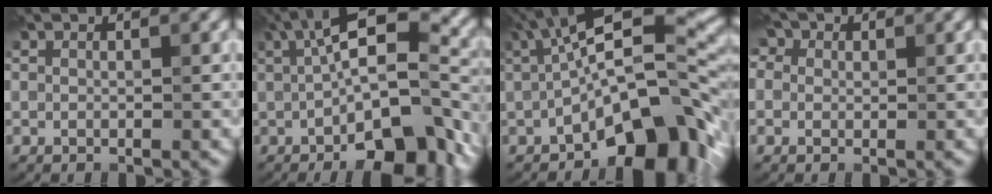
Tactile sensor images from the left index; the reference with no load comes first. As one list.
[{"total": 13.2, "force": [-3.0, 4.2, 12.2], "torque": [-0.190, 0.008, -0.043]}, {"total": 12.7, "force": [-2.4, 4.4, 11.7], "torque": [-0.162, 0.024, -0.046]}, {"total": 4.4, "force": [2.0, 3.3, 2.2], "torque": [-0.032, 0.036, -0.007]}]